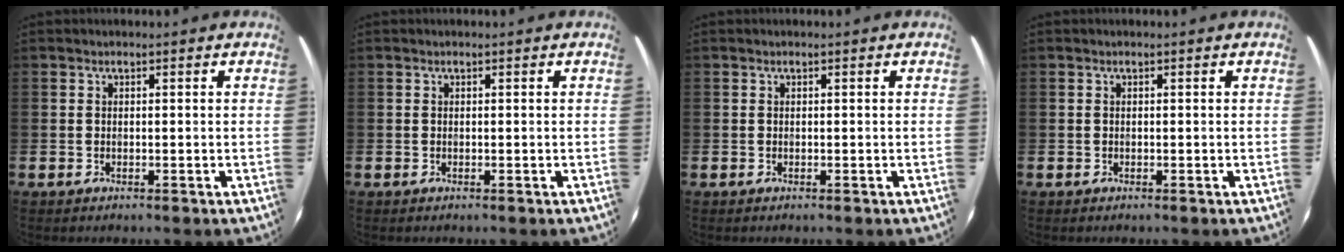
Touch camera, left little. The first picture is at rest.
{"total": 0.0}
{"total": 0.0}
{"total": 0.0}